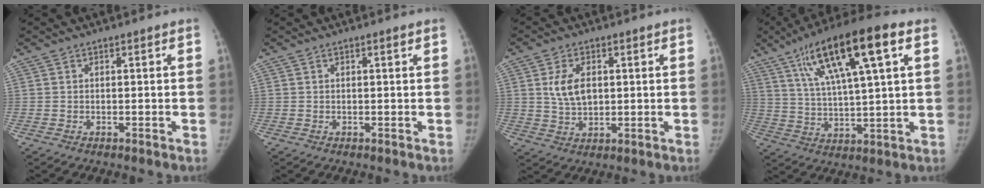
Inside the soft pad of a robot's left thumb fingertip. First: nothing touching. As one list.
[{"total": 0.6, "force": [0.3, 0.1, 0.5], "torque": [-0.005, 0.001, 0.004]}, {"total": 6.7, "force": [1.4, 4.3, 4.9], "torque": [-0.078, -0.007, 0.030]}, {"total": 19.2, "force": [8.3, 4.5, 16.7], "torque": [-0.279, 0.000, 0.142]}]